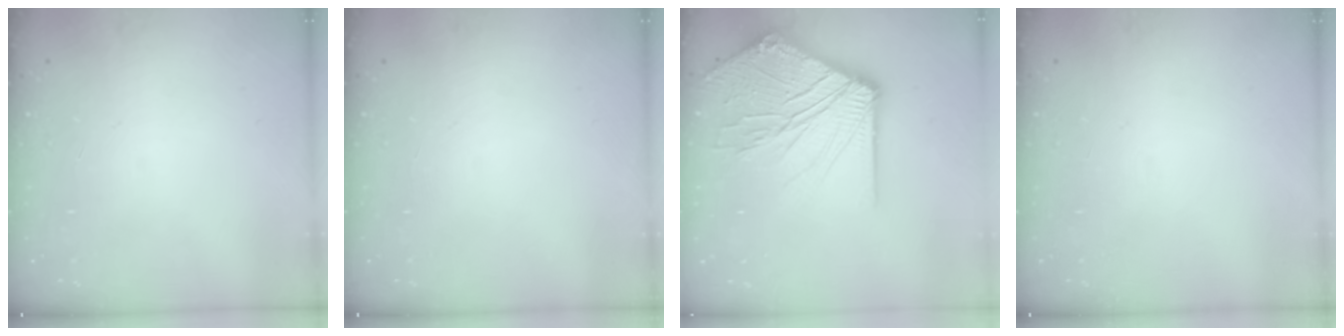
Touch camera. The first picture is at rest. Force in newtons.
{"total": 0.0}
{"total": 19.9, "press": 19.8, "slide": 2.6}
{"total": 0.0}